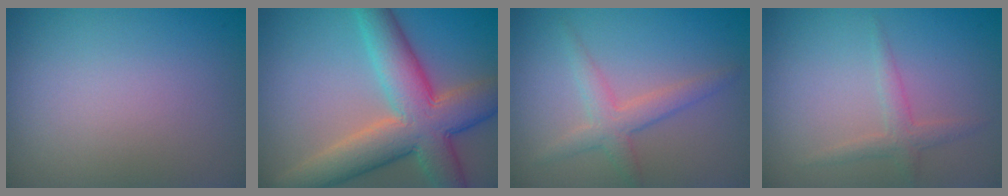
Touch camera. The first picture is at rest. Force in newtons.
{"total": 9.7, "press": 9.7, "slide": 0.4}
{"total": 2.6, "press": 2.6, "slide": 0.1}
{"total": 1.8, "press": 1.8, "slide": 0.0}